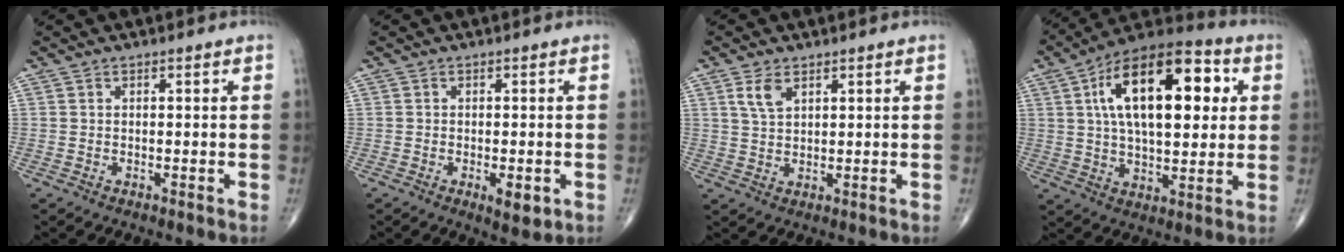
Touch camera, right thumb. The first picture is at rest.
{"total": 3.7, "force": [-1.2, 1.5, 3.1], "torque": [-0.039, -0.006, -0.013]}
{"total": 3.9, "force": [2.0, 2.0, 2.6], "torque": [-0.048, -0.005, 0.044]}
{"total": 22.7, "force": [5.6, 10.8, 19.1], "torque": [-0.283, 0.010, 0.078]}